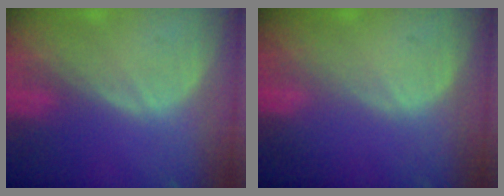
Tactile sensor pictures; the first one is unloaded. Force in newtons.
{"total": 0.0}